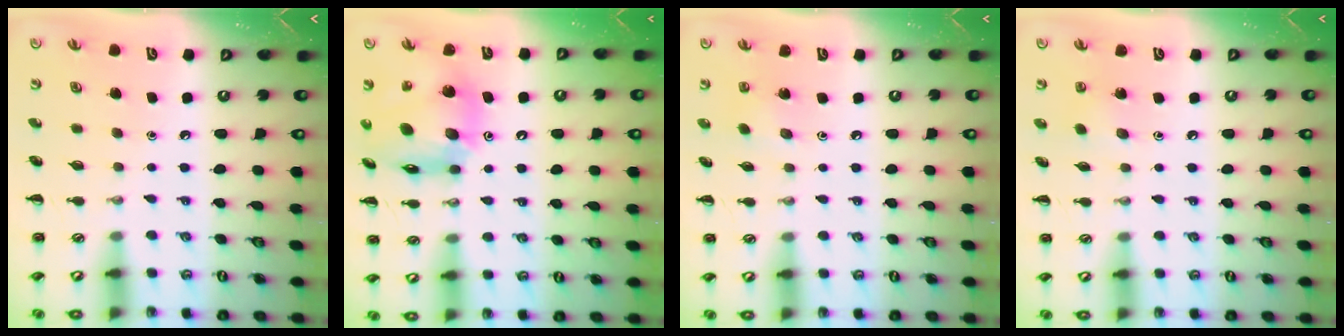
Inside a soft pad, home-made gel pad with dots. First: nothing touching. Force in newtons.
{"total": 16.8, "press": 16.5, "slide": 2.9}
{"total": 2.0, "press": 1.9, "slide": 0.7}
{"total": 3.6, "press": 3.4, "slide": 1.1}